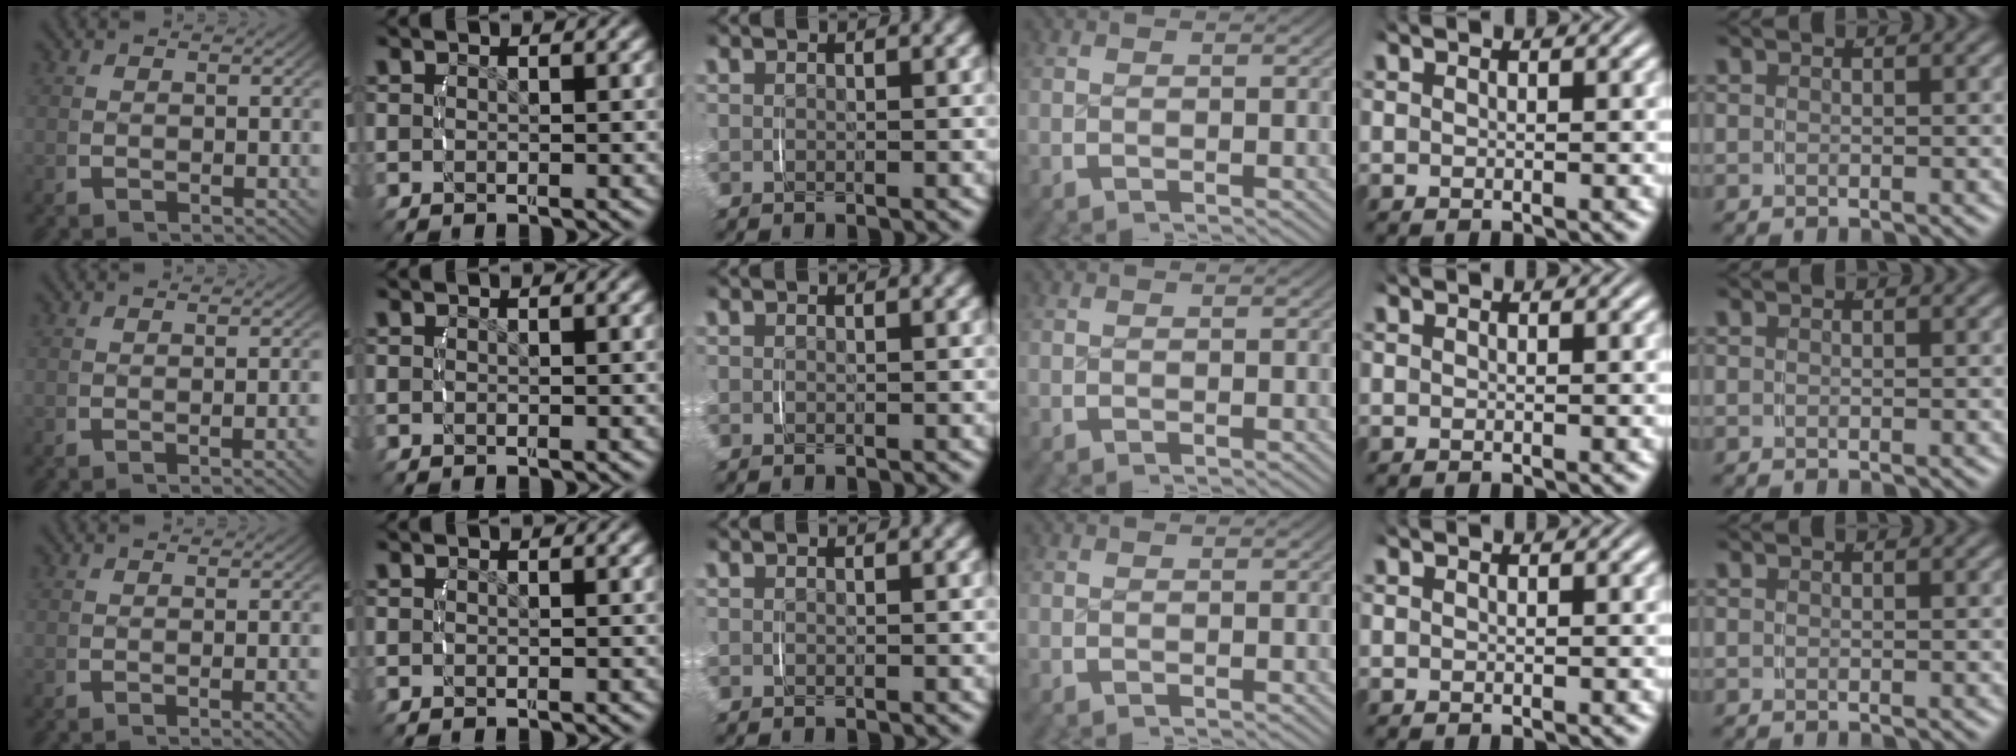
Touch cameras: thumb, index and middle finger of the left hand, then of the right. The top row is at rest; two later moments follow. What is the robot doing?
{"motion": "lift_and_place", "object": "measuring cup"}